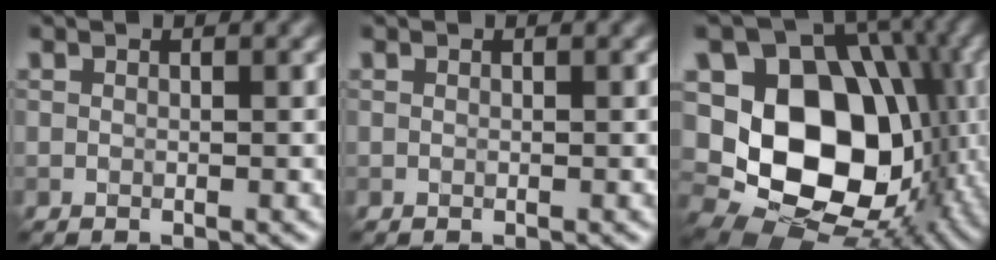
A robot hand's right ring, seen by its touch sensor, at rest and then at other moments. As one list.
[{"total": 0.0}, {"total": 16.1, "force": [-1.4, 12.3, 10.3], "torque": [-0.159, -0.015, -0.011]}]